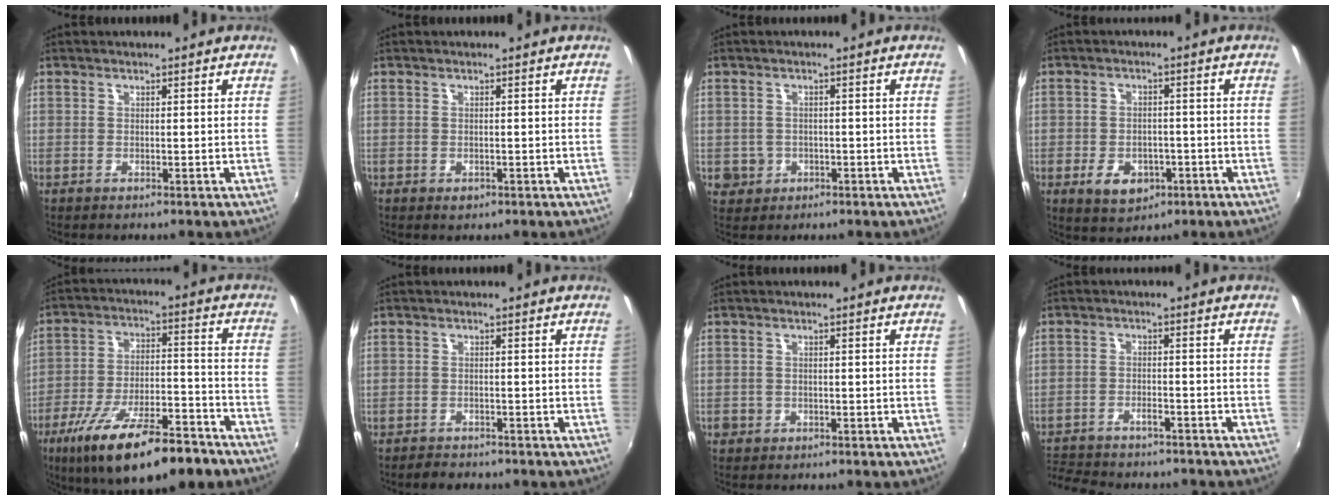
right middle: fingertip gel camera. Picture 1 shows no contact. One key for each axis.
{"total": 1.1, "fx": -0.5, "fy": 0.8, "fz": 0.4, "tx": -0.006, "ty": -0.004, "tz": -0.007}
{"total": 4.3, "fx": -1.0, "fy": 4.0, "fz": 1.1, "tx": -0.031, "ty": 0.000, "tz": -0.009}
{"total": 6.9, "fx": -3.1, "fy": 4.7, "fz": 3.9, "tx": -0.091, "ty": -0.002, "tz": -0.042}
{"total": 20.8, "fx": -13.9, "fy": 6.1, "fz": 14.3, "tx": -0.248, "ty": -0.032, "tz": -0.212}
{"total": 2.3, "fx": -2.0, "fy": 1.0, "fz": 0.3, "tx": -0.015, "ty": 0.001, "tz": -0.033}
{"total": 2.0, "fx": -0.7, "fy": 1.8, "fz": 0.5, "tx": -0.013, "ty": -0.004, "tz": -0.012}
{"total": 10.8, "fx": -9.6, "fy": 3.1, "fz": 4.0, "tx": -0.105, "ty": -0.012, "tz": -0.151}